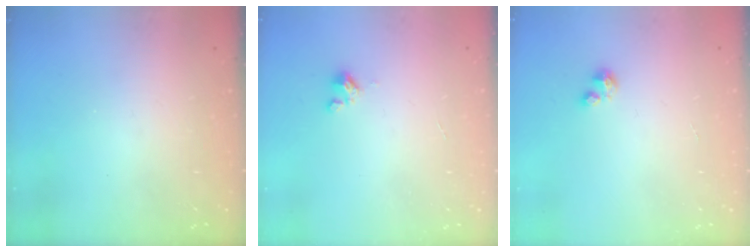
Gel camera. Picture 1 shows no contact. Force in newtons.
{"total": 0.9, "press": 0.9, "slide": 0.2}
{"total": 1.7, "press": 1.7, "slide": 0.4}